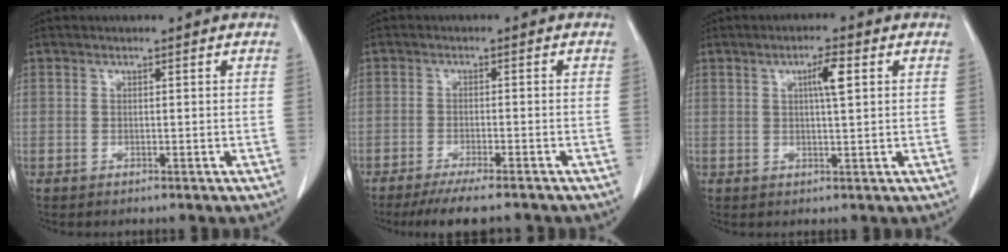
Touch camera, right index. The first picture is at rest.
{"total": 8.6, "force": [-7.3, 0.6, 4.4], "torque": [-0.058, -0.017, -0.112]}
{"total": 3.9, "force": [1.3, 0.3, 3.7], "torque": [-0.063, 0.002, 0.020]}